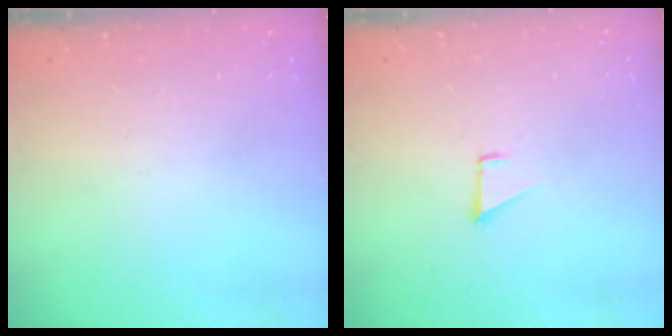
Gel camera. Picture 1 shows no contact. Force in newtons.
{"total": 1.1, "press": 1.1, "slide": 0.1}